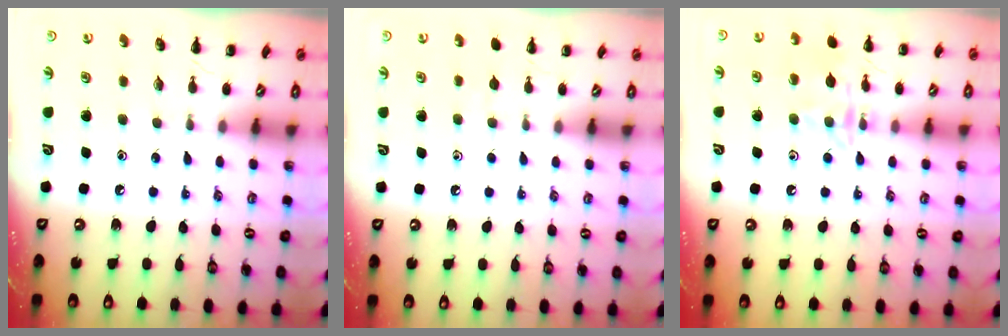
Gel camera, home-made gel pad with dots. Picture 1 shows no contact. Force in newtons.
{"total": 2.3, "press": 2.0, "slide": 1.1}
{"total": 12.5, "press": 12.5, "slide": 1.1}